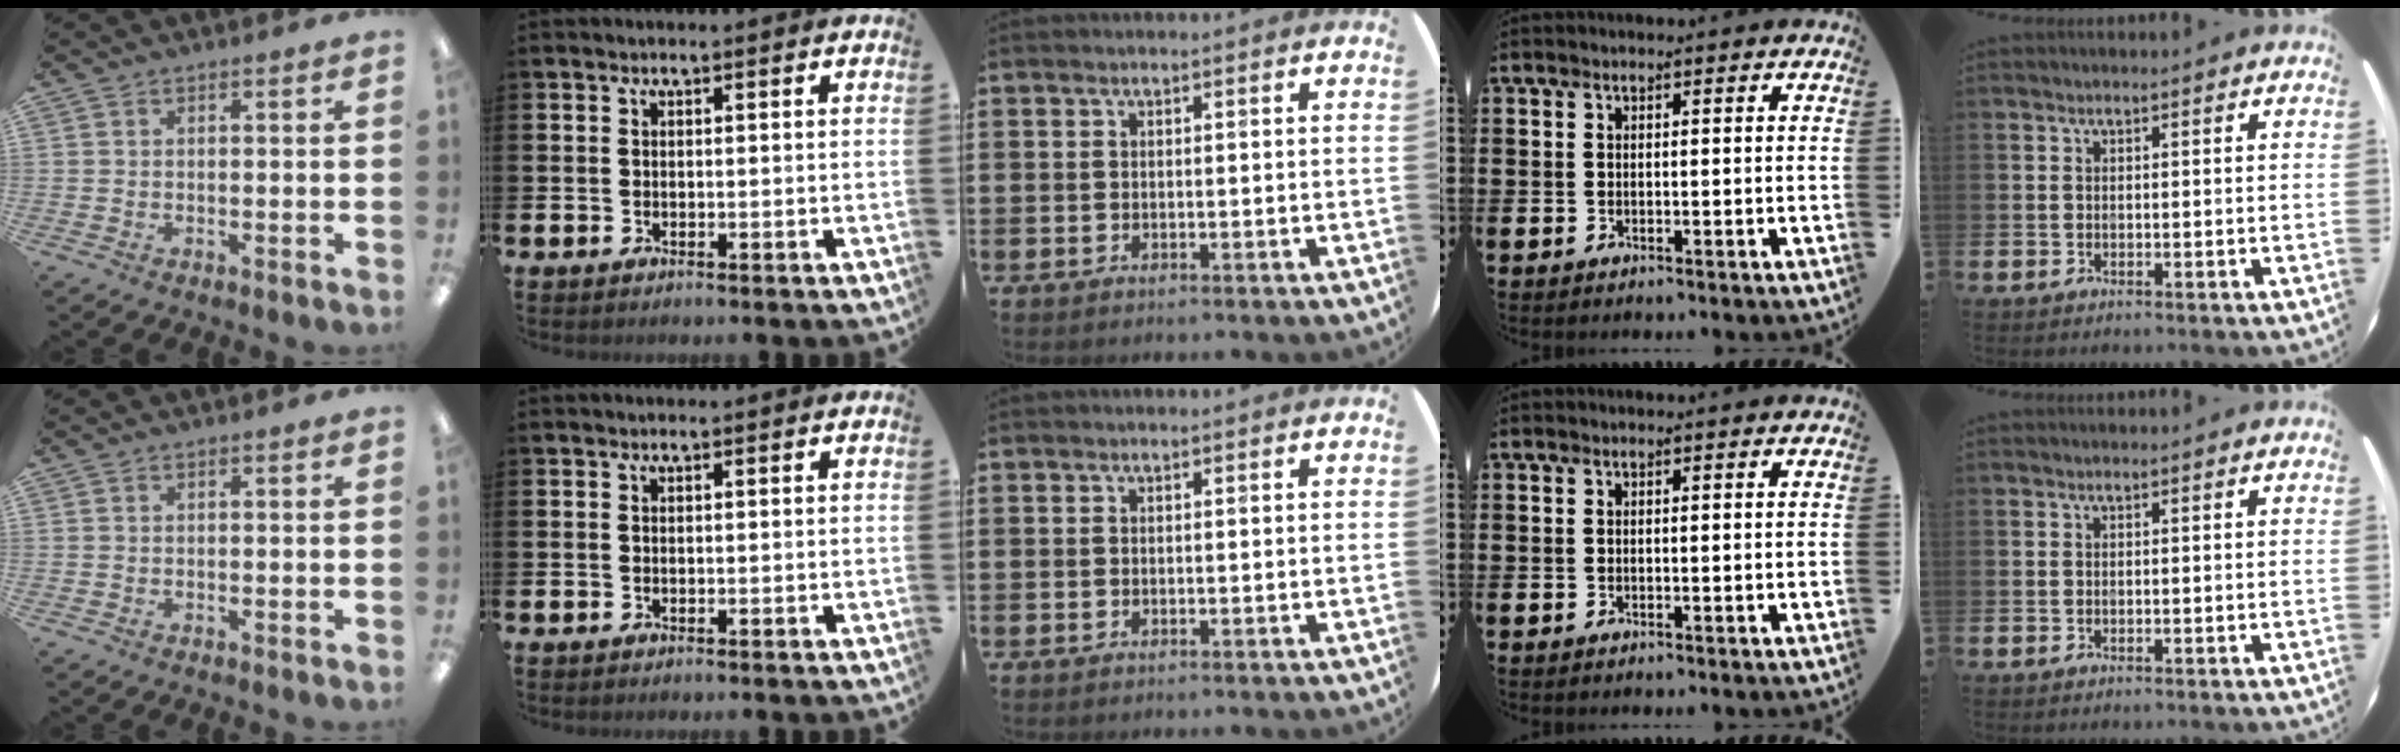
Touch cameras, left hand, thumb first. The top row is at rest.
{}